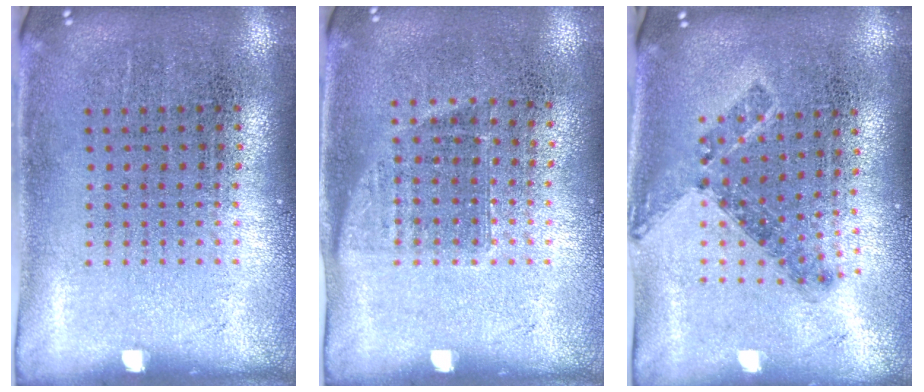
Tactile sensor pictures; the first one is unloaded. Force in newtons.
{"total": 0.9, "press": 0.7, "slide": 0.5}
{"total": 0.8, "press": 0.8, "slide": 0.3}